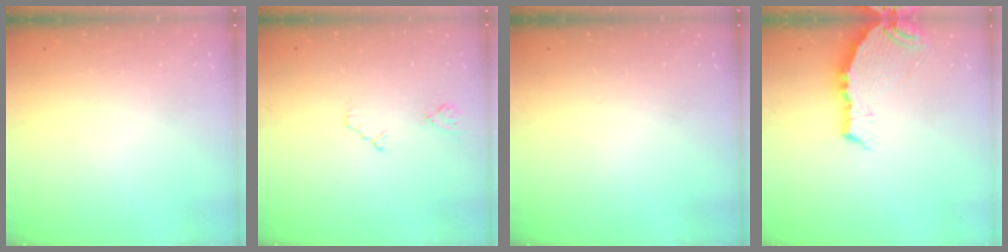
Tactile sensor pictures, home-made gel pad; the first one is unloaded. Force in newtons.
{"total": 2.9, "press": 2.9, "slide": 0.5}
{"total": 0.0}
{"total": 7.8, "press": 6.8, "slide": 3.8}